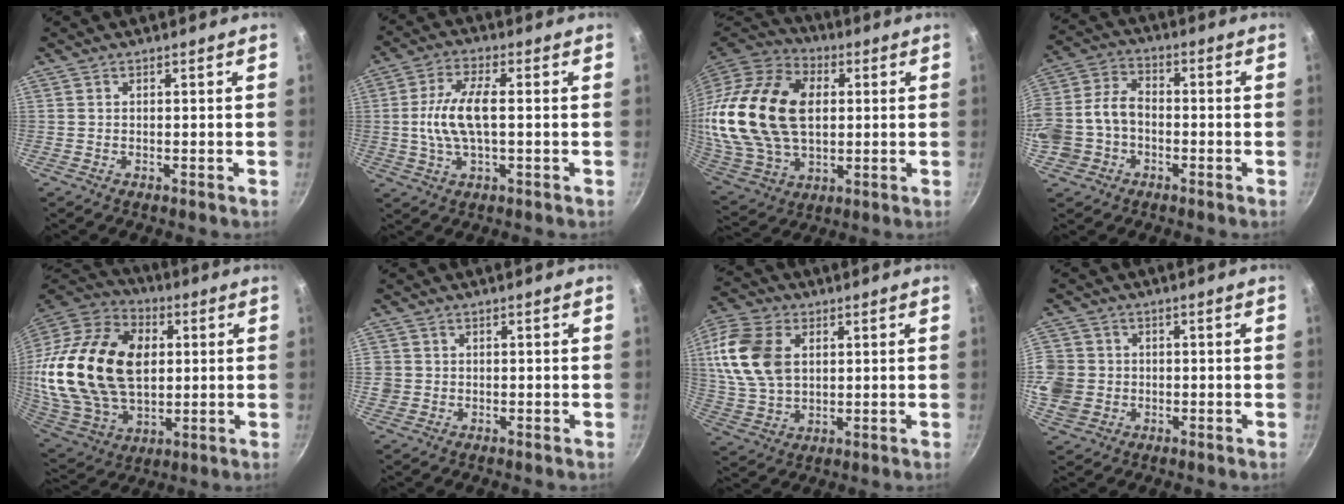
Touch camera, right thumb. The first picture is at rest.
{"total": 9.7, "force": [0.1, 3.9, 8.9], "torque": [-0.184, 0.014, -0.003]}
{"total": 28.0, "force": [3.4, 18.4, 20.8], "torque": [-0.398, 0.008, 0.065]}
{"total": 13.4, "force": [-3.4, 10.1, 8.0], "torque": [-0.166, 0.047, -0.068]}
{"total": 32.0, "force": [4.3, 20.8, 23.9], "torque": [-0.461, -0.001, 0.079]}
{"total": 2.4, "force": [-0.3, 2.3, 0.7], "torque": [-0.008, 0.004, -0.006]}
{"total": 15.5, "force": [3.2, 10.7, 10.8], "torque": [-0.201, -0.001, 0.063]}
{"total": 12.8, "force": [-1.6, 11.7, 5.0], "torque": [-0.129, 0.022, -0.030]}